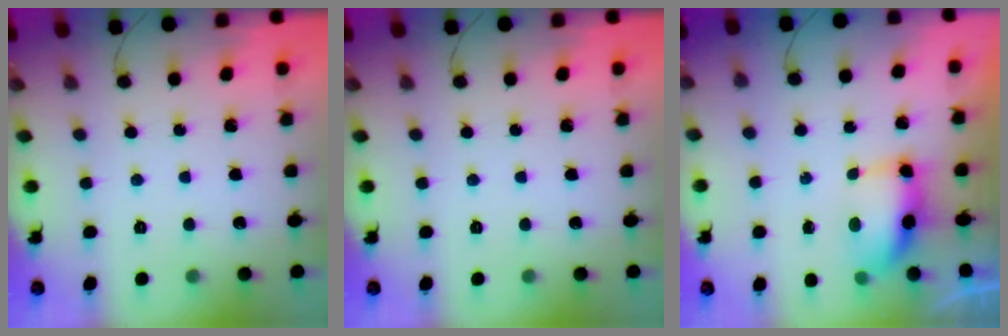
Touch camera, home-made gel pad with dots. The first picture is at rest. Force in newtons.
{"total": 0.0}
{"total": 7.0, "press": 7.0, "slide": 0.5}